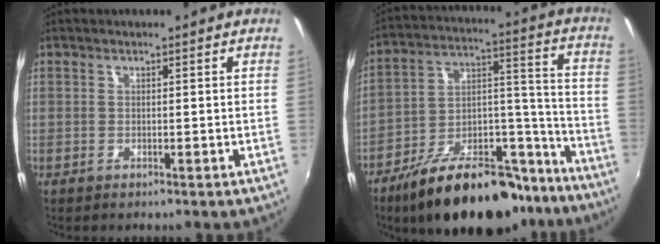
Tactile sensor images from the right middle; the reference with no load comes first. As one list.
[{"total": 24.5, "force": [-17.5, 10.8, 13.3], "torque": [-0.200, 0.044, -0.247]}]